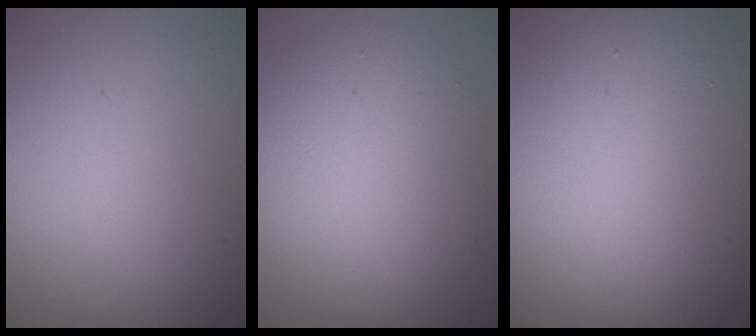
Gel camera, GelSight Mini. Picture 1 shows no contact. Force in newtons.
{"total": 8.0, "press": 8.0, "slide": 0.2}
{"total": 19.8, "press": 19.7, "slide": 1.4}